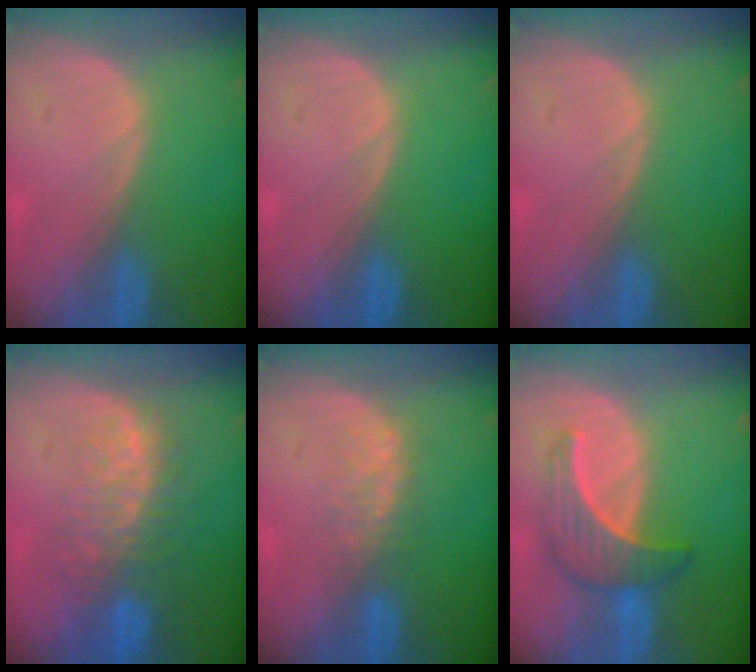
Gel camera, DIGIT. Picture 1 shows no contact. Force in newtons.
{"total": 0.0}
{"total": 0.0}
{"total": 10.1, "press": 8.6, "slide": 5.3}
{"total": 3.2, "press": 3.2, "slide": 0.5}
{"total": 6.6, "press": 6.5, "slide": 0.9}